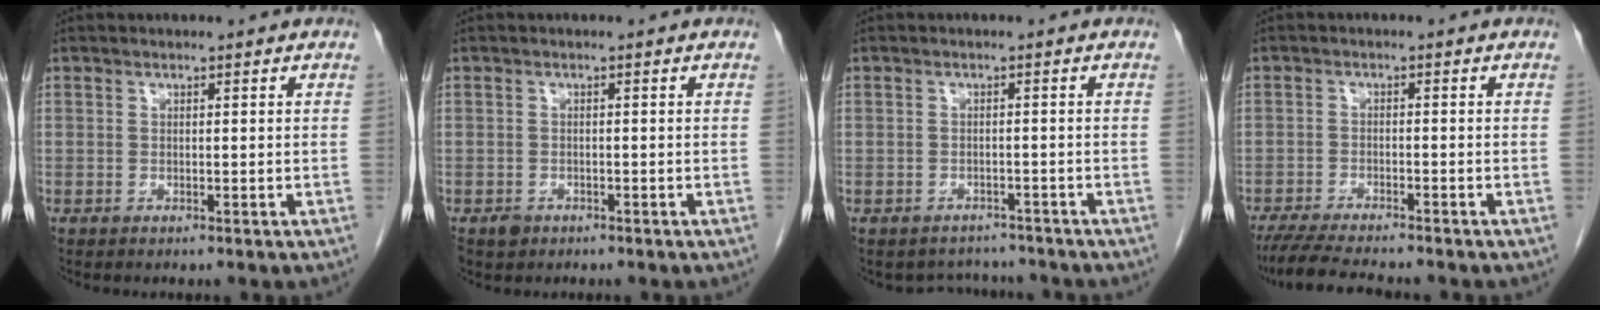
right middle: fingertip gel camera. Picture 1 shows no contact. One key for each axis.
{"total": 1.5, "fx": -0.9, "fy": 1.1, "fz": 0.4, "tx": -0.008, "ty": 0.003, "tz": -0.011}
{"total": 3.4, "fx": -3.1, "fy": 1.4, "fz": -0.5, "tx": 0.002, "ty": 0.008, "tz": -0.044}
{"total": 8.2, "fx": -7.3, "fy": 0.3, "fz": 3.9, "tx": -0.068, "ty": -0.024, "tz": -0.119}